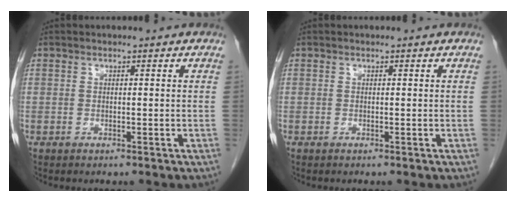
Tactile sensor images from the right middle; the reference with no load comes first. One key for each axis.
{"total": 0.0}